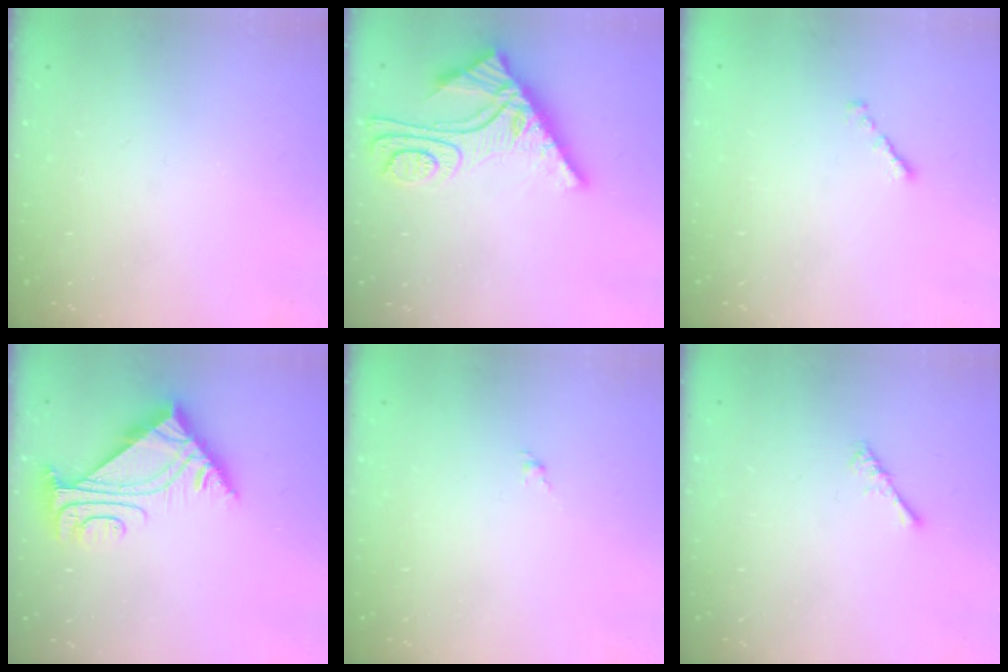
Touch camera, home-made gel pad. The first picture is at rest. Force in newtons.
{"total": 11.6, "press": 11.6, "slide": 1.1}
{"total": 0.8, "press": 0.7, "slide": 0.4}
{"total": 7.2, "press": 7.1, "slide": 0.9}
{"total": 1.4, "press": 1.2, "slide": 0.6}
{"total": 0.9, "press": 0.9, "slide": 0.3}